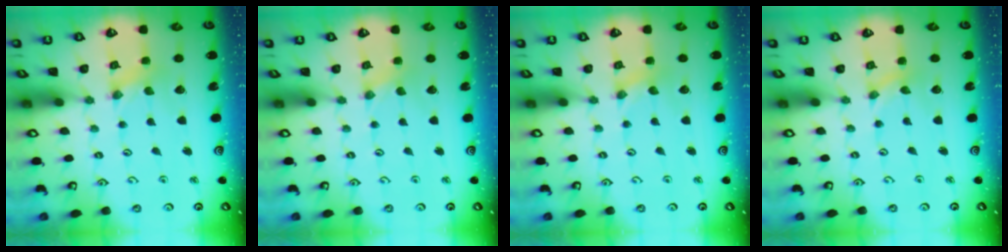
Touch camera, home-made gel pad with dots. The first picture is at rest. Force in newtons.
{"total": 0.0}
{"total": 0.0}
{"total": 0.0}